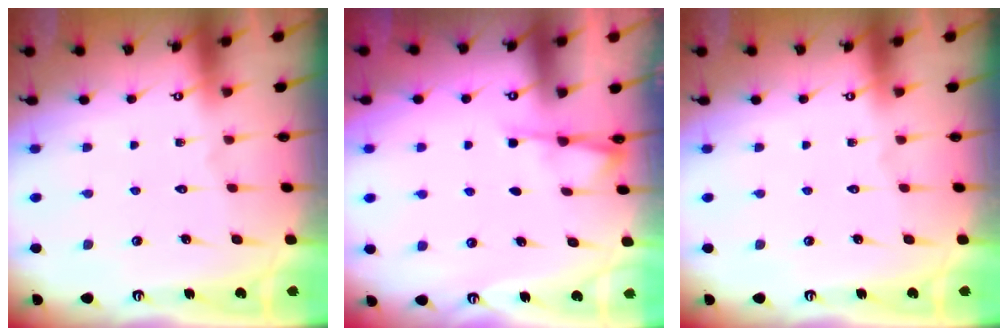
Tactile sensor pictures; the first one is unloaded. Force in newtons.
{"total": 2.4, "press": 2.4, "slide": 0.5}
{"total": 0.0}